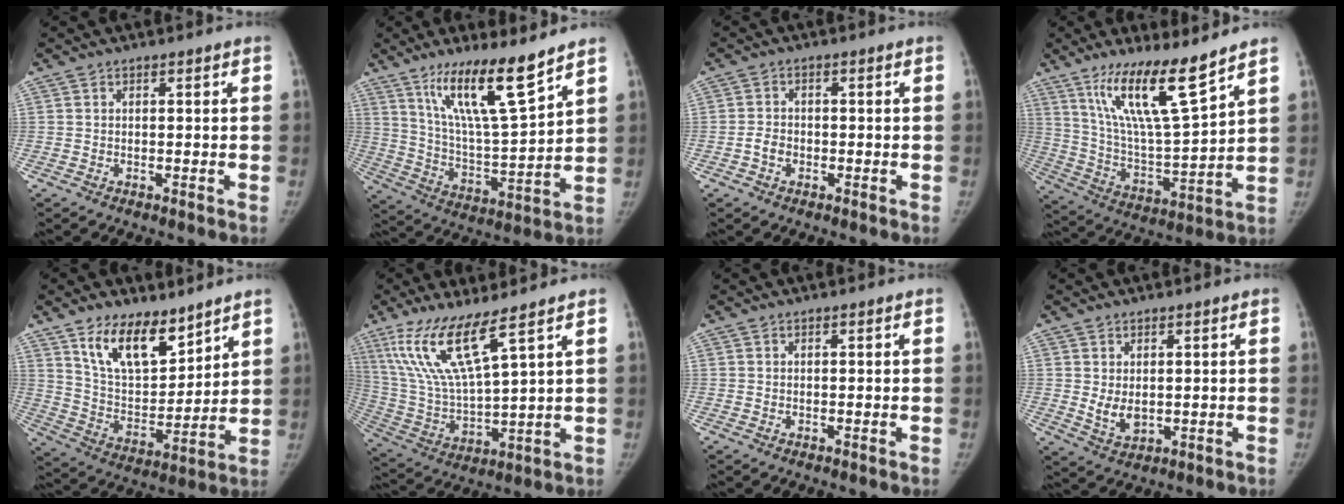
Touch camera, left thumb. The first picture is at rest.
{"total": 15.5, "force": [10.5, 1.9, 11.2], "torque": [-0.188, -0.072, 0.200]}
{"total": 2.7, "force": [-0.9, 2.1, 1.5], "torque": [-0.022, 0.011, -0.018]}
{"total": 16.0, "force": [10.8, 1.9, 11.6], "torque": [-0.197, -0.071, 0.209]}
{"total": 14.3, "force": [9.9, 6.8, 7.9], "torque": [-0.098, -0.066, 0.189]}
{"total": 14.3, "force": [8.6, 2.1, 11.2], "torque": [-0.241, -0.047, 0.185]}
{"total": 0.0}
{"total": 4.1, "force": [0.5, 2.6, 3.2], "torque": [-0.047, -0.014, 0.020]}